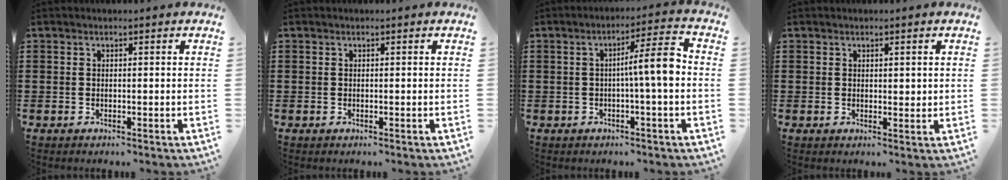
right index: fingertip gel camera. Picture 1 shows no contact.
{"total": 0.0}
{"total": 6.8, "force": [-0.2, 0.3, 6.8], "torque": [-0.109, -0.004, -0.014]}
{"total": 1.0, "force": [0.5, 0.5, 0.6], "torque": [-0.013, 0.005, 0.010]}